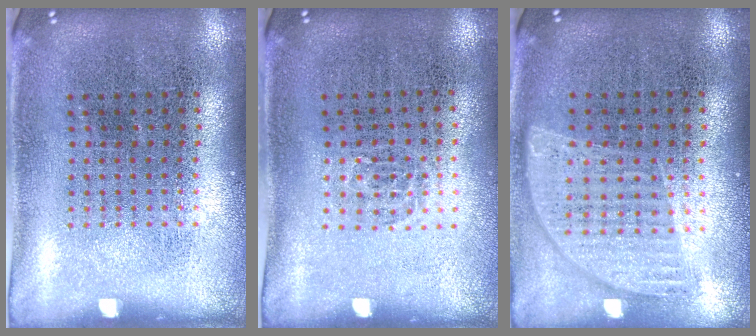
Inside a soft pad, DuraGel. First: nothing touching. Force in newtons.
{"total": 0.5, "press": 0.4, "slide": 0.3}
{"total": 0.9, "press": 0.8, "slide": 0.3}